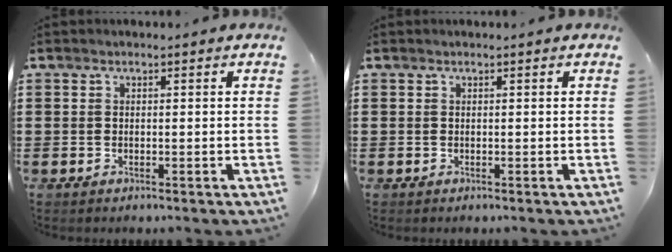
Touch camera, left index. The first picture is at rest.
{"total": 0.0}